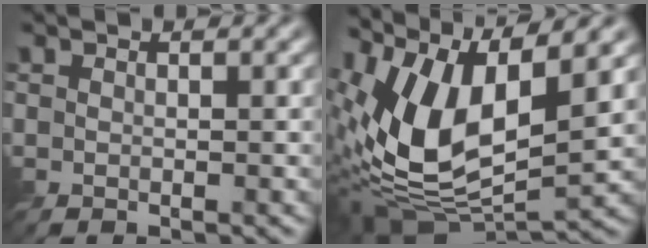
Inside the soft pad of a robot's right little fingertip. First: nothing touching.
{"total": 13.1, "force": [3.4, 6.4, 10.9], "torque": [-0.224, 0.007, 0.055]}